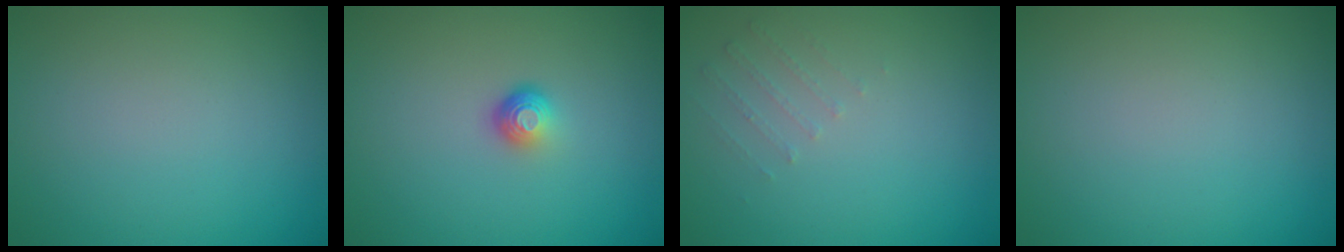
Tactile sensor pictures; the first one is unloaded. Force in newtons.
{"total": 1.8, "press": 1.2, "slide": 1.4}
{"total": 0.6, "press": 0.5, "slide": 0.4}
{"total": 0.0}